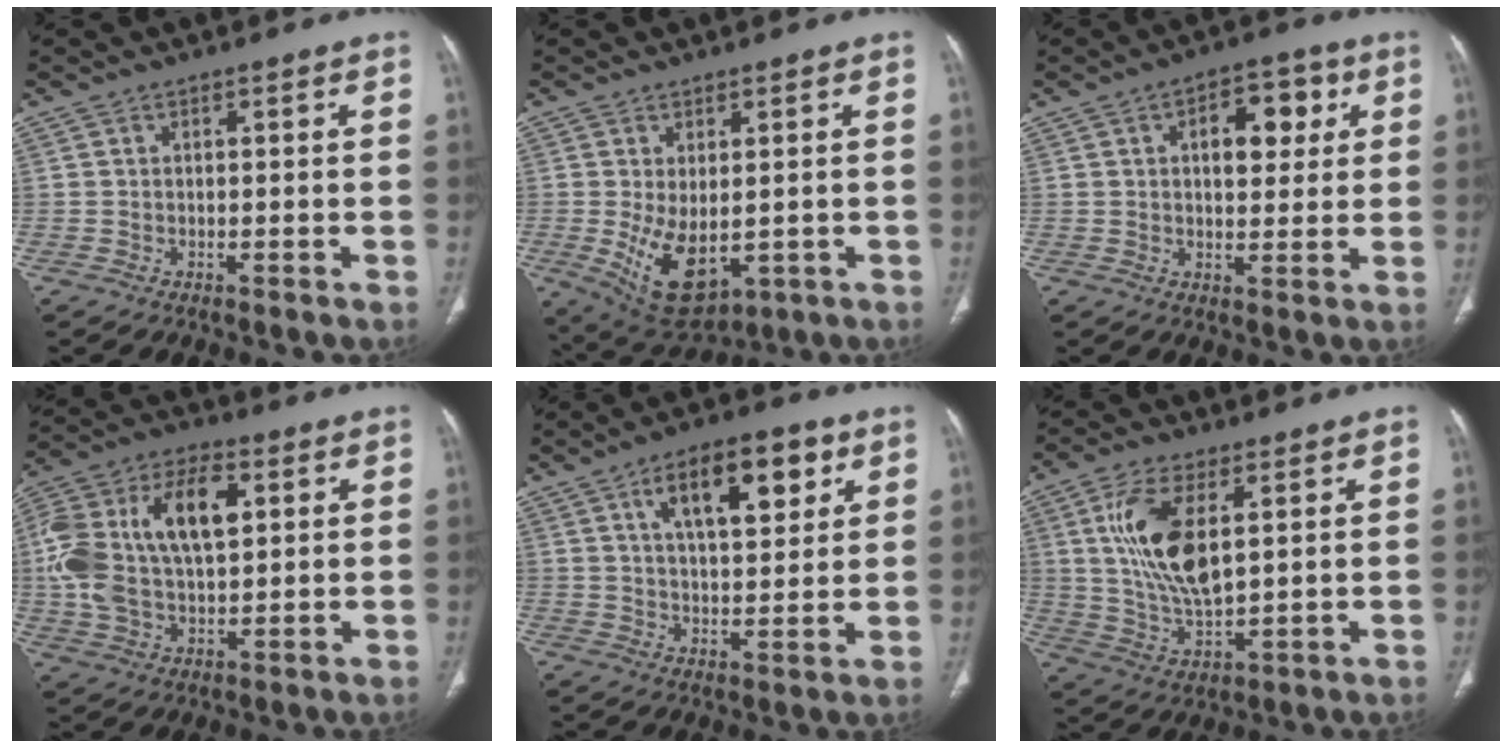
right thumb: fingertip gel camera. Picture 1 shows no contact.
{"total": 10.3, "force": [-1.5, 5.7, 8.4], "torque": [-0.136, -0.015, 0.002]}
{"total": 9.1, "force": [2.7, 5.1, 7.0], "torque": [-0.062, 0.004, 0.036]}
{"total": 19.9, "force": [3.9, 11.0, 16.1], "torque": [-0.316, 0.015, 0.065]}
{"total": 13.5, "force": [5.9, 6.0, 10.6], "torque": [-0.132, -0.015, 0.092]}
{"total": 14.1, "force": [3.8, 6.5, 12.0], "torque": [-0.238, -0.019, 0.080]}